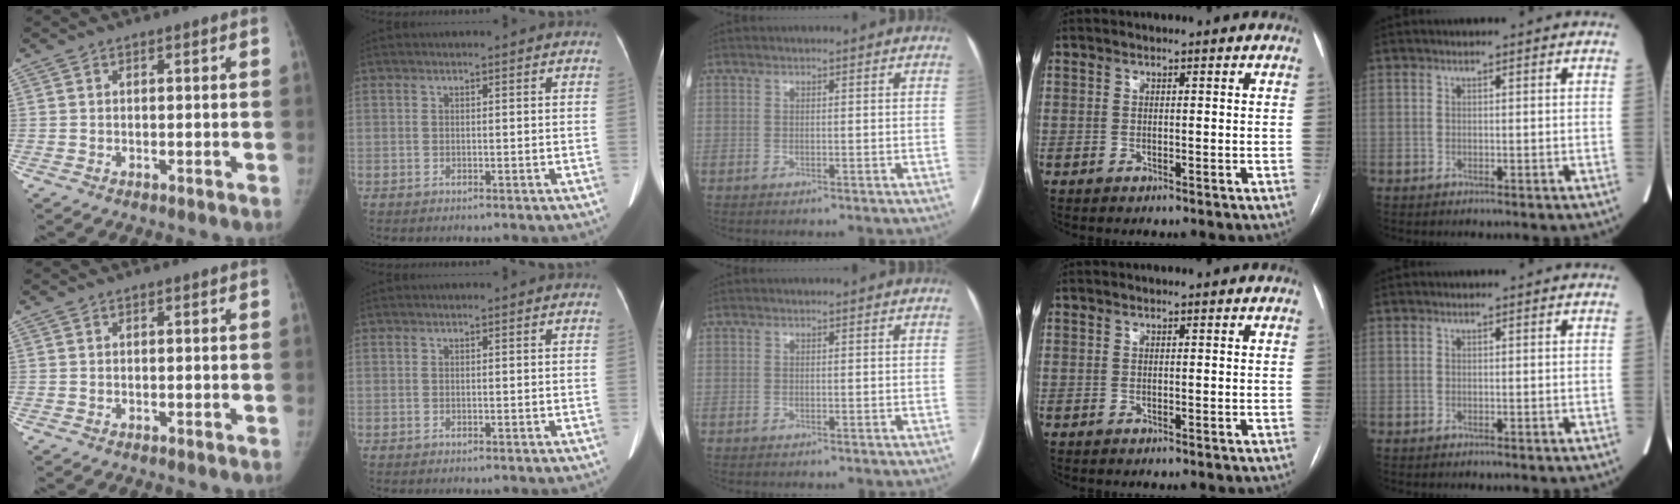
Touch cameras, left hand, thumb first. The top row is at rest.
{}